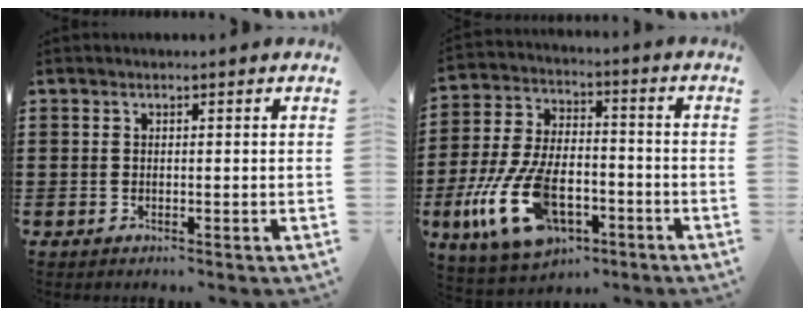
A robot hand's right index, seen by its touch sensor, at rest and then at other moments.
{"total": 13.8, "force": [-5.6, 7.3, 10.2], "torque": [-0.243, 0.003, -0.106]}